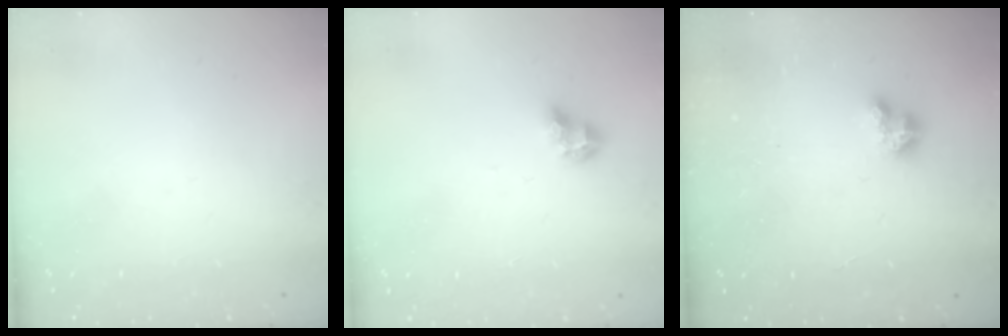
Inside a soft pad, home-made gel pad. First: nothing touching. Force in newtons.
{"total": 5.4, "press": 5.3, "slide": 1.1}
{"total": 3.1, "press": 3.1, "slide": 0.3}